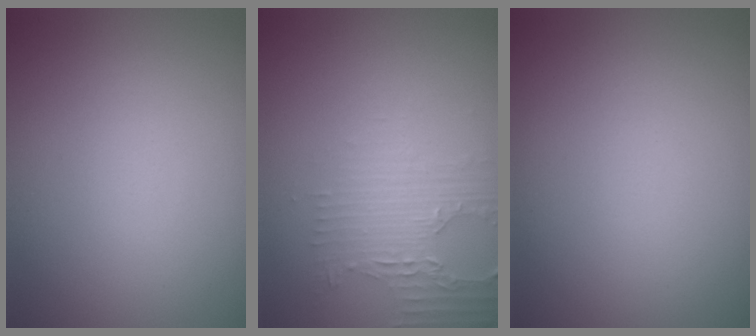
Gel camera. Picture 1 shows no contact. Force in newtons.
{"total": 3.0, "press": 2.5, "slide": 1.7}
{"total": 0.0}